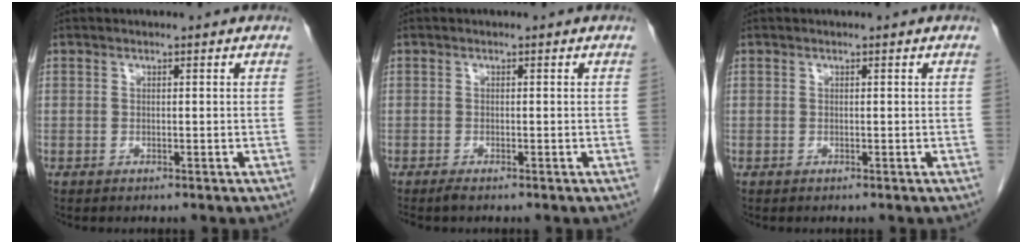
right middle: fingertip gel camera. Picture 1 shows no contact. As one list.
[{"total": 0.8, "force": [-0.6, -0.1, 0.4], "torque": [-0.013, -0.003, -0.013]}, {"total": 0.0}]